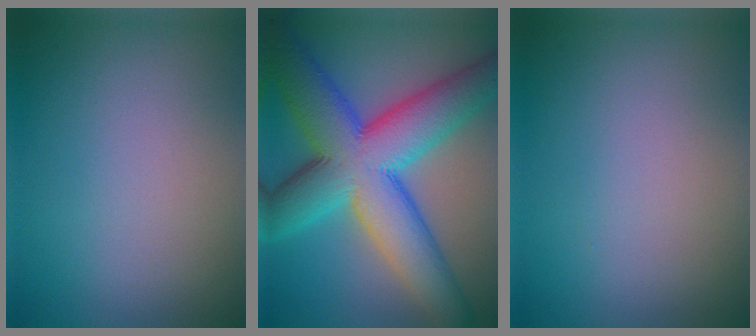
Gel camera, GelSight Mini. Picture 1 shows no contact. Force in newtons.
{"total": 13.3, "press": 13.3, "slide": 0.4}
{"total": 0.0}